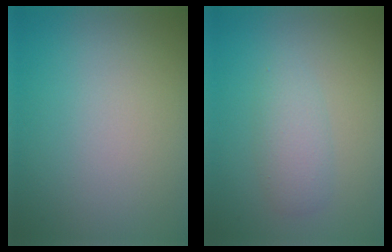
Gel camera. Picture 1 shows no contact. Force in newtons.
{"total": 2.3, "press": 2.3, "slide": 0.1}